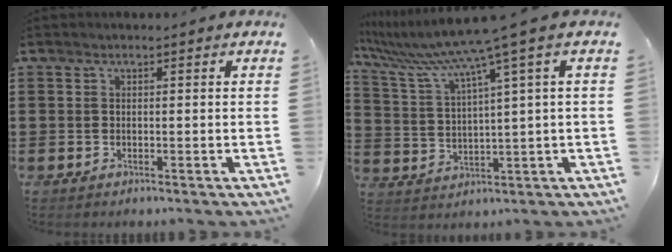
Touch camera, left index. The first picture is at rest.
{"total": 8.6, "force": [5.8, -0.9, 6.2], "torque": [-0.152, -0.043, 0.090]}